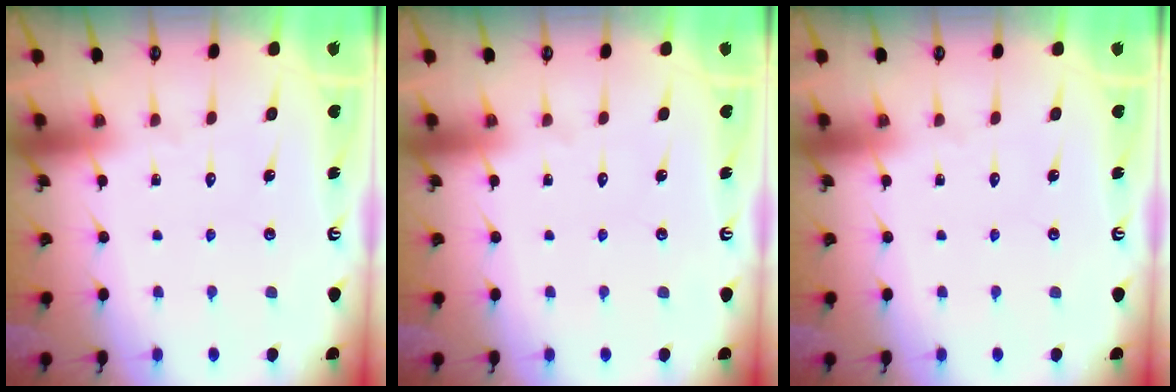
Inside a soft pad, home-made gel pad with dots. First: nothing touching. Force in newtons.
{"total": 0.0}
{"total": 0.0}